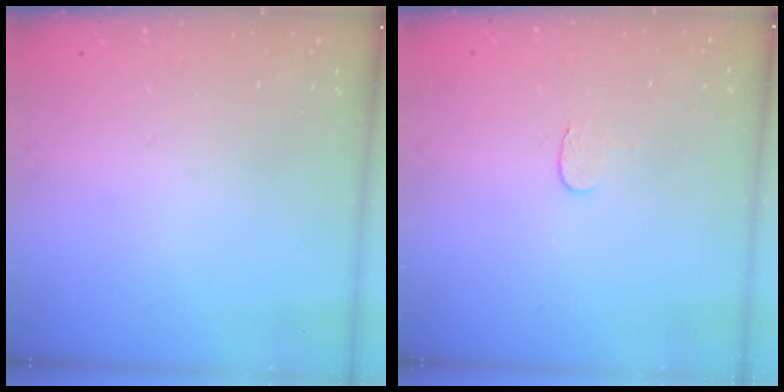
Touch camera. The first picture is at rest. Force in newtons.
{"total": 3.7, "press": 3.7, "slide": 0.4}